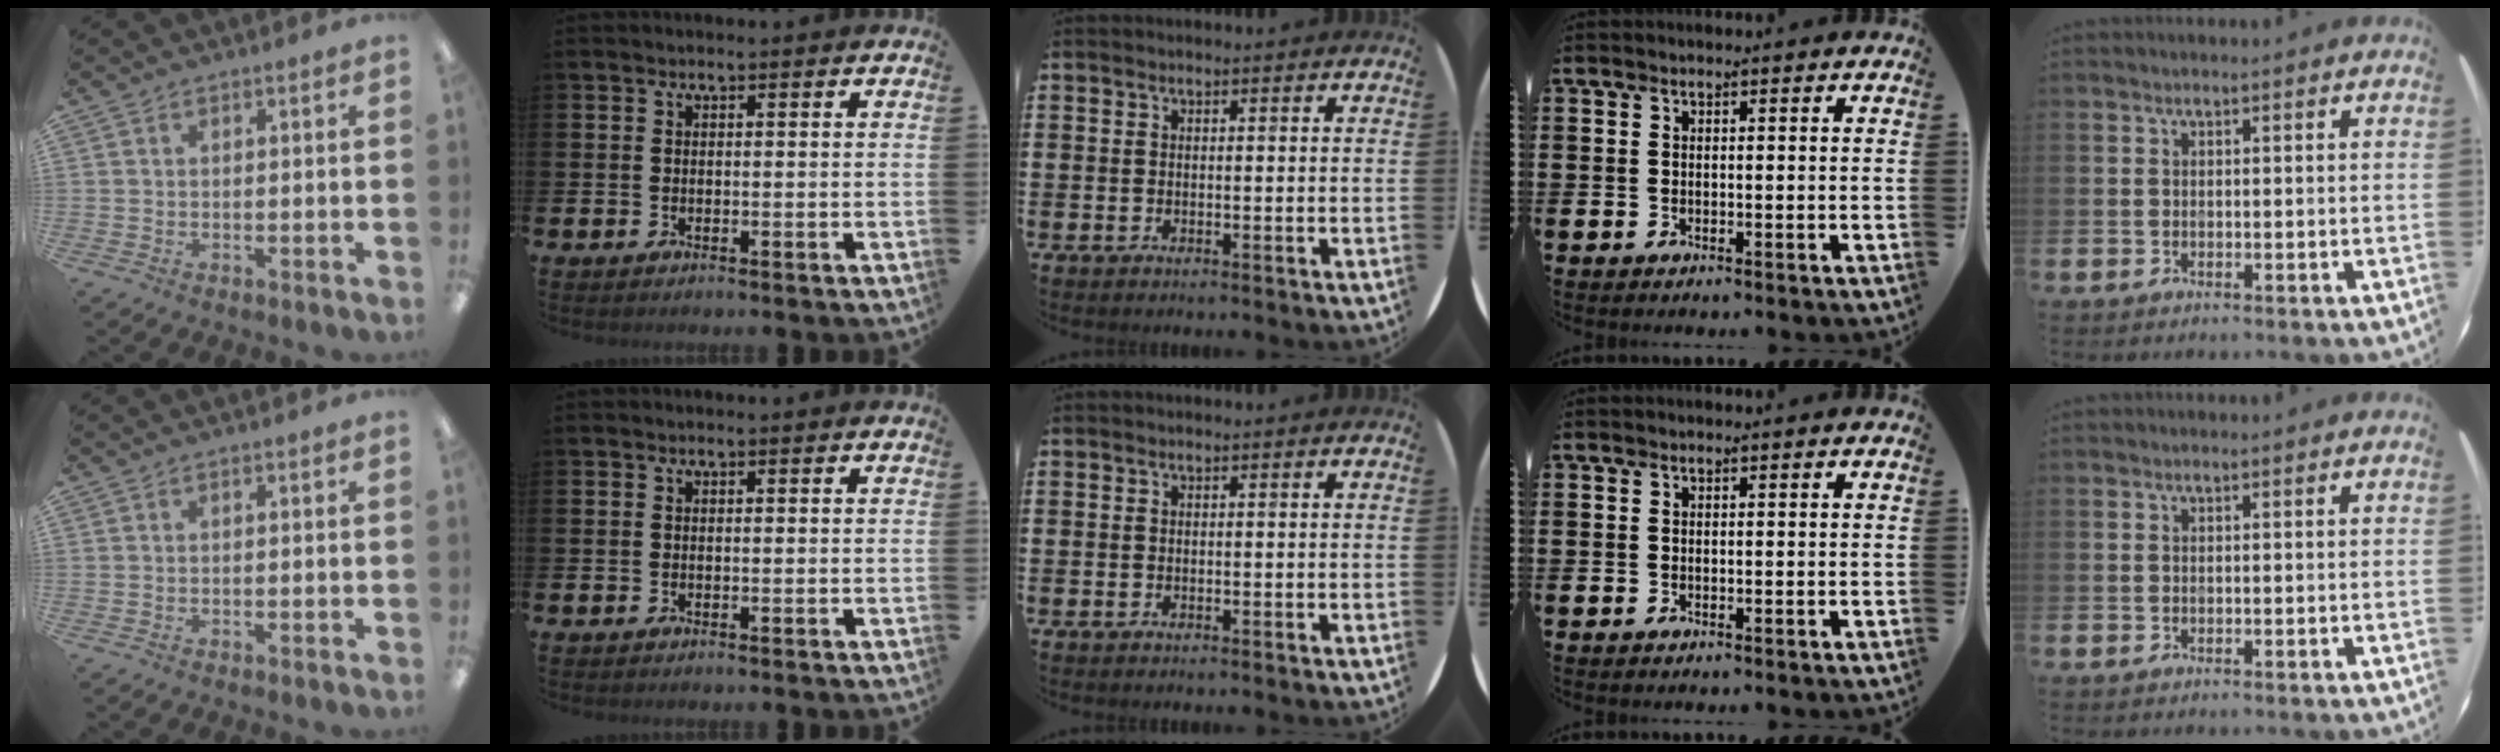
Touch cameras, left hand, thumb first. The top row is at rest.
{}